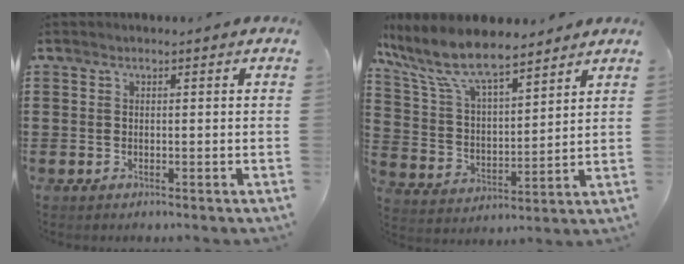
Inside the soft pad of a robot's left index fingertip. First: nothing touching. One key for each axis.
{"total": 10.2, "fx": 8.3, "fy": 2.6, "fz": 5.3, "tx": -0.137, "ty": -0.032, "tz": 0.145}